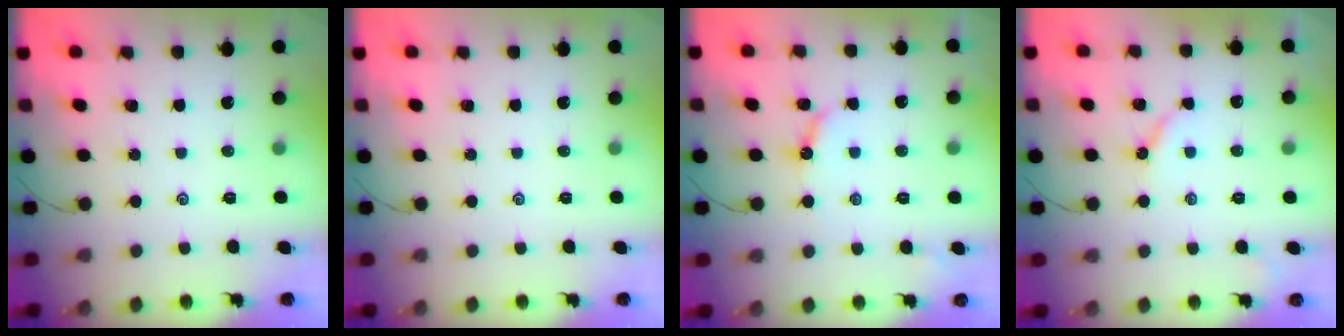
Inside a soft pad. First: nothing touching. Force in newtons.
{"total": 0.0}
{"total": 5.3, "press": 5.2, "slide": 0.6}
{"total": 4.4, "press": 4.4, "slide": 0.4}